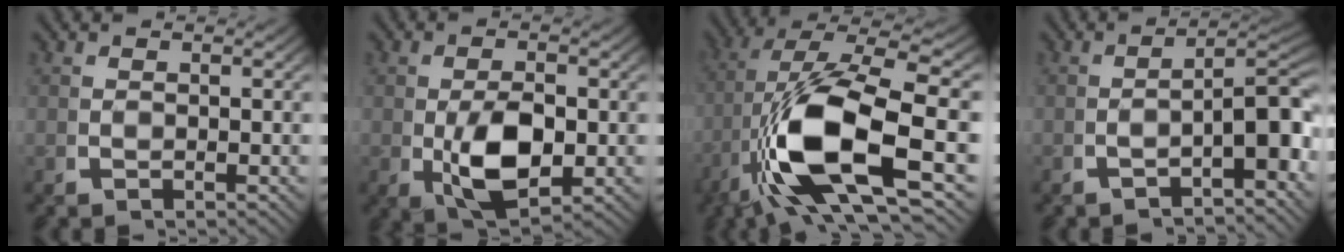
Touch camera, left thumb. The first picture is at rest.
{"total": 7.4, "force": [-1.0, 4.5, 5.8], "torque": [-0.128, -0.031, 0.001]}
{"total": 15.0, "force": [-1.7, 7.0, 13.1], "torque": [-0.301, -0.041, -0.001]}
{"total": 6.5, "force": [-1.8, 2.2, 5.8], "torque": [-0.088, -0.003, -0.027]}